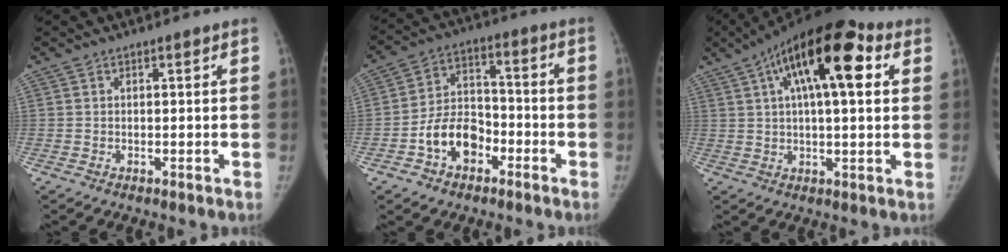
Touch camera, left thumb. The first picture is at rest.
{"total": 10.6, "force": [-4.7, 7.4, 5.9], "torque": [-0.078, 0.042, -0.085]}
{"total": 20.4, "force": [7.4, 8.1, 17.2], "torque": [-0.267, 0.020, 0.111]}